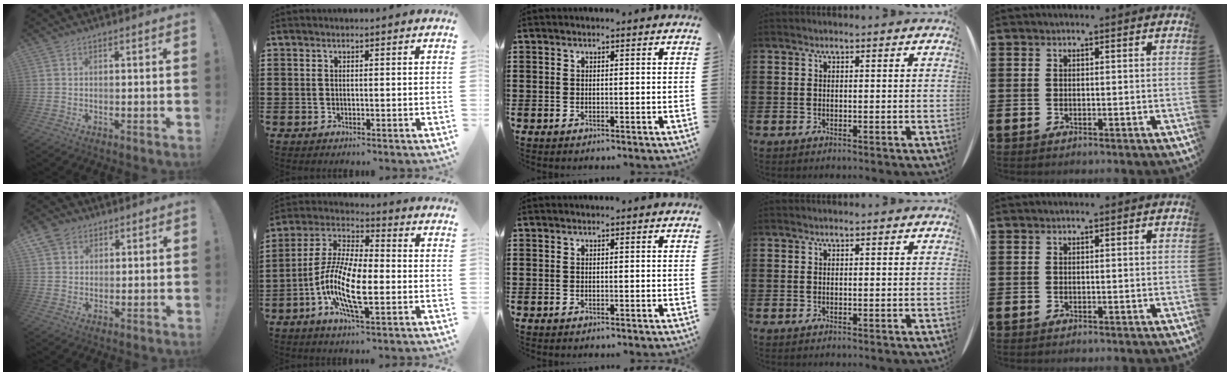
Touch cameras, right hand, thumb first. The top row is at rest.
{"thumb": {"total": 6.1, "force": [3.4, 4.8, 1.8], "torque": [-0.034, -0.011, 0.068]}, "index": {"total": 11.8, "force": [-3.8, 3.7, 10.5], "torque": [-0.241, -0.015, -0.077]}}